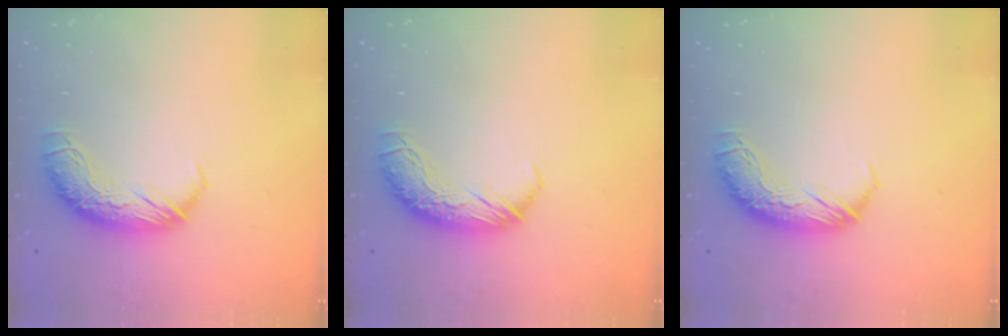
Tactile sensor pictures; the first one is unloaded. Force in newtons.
{"total": 0.0}
{"total": 0.0}